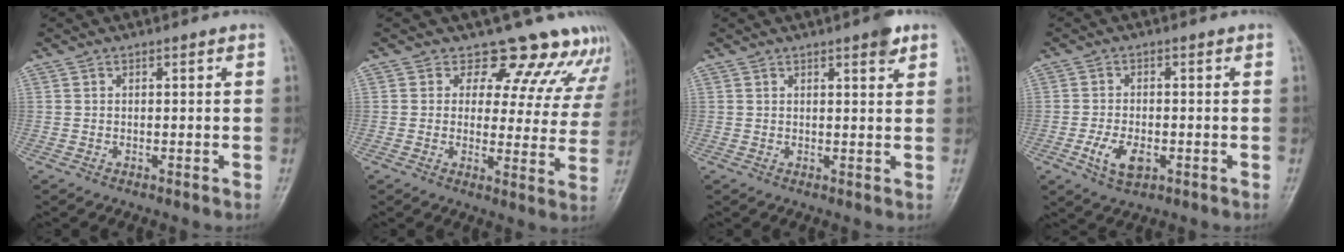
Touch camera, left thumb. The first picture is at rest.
{"total": 12.2, "force": [10.8, 5.4, 1.7], "torque": [0.032, -0.067, 0.100]}
{"total": 3.1, "force": [2.0, 0.7, 2.3], "torque": [-0.026, -0.009, 0.024]}
{"total": 5.4, "force": [-1.8, 3.1, 4.0], "torque": [-0.075, 0.000, -0.030]}